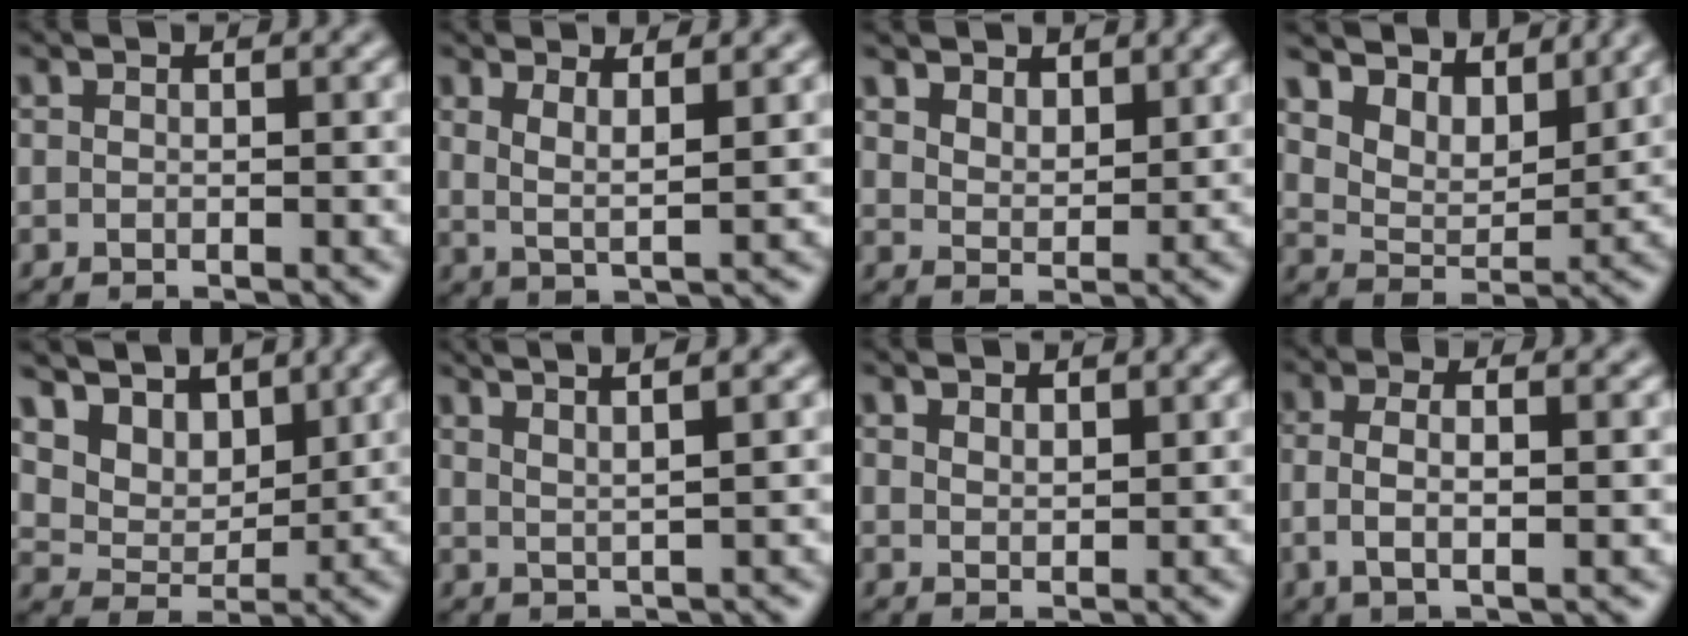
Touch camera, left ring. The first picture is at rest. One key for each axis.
{"total": 3.1, "fx": 1.9, "fy": 0.7, "fz": 2.3, "tx": -0.044, "ty": -0.009, "tz": 0.034}
{"total": 3.8, "fx": 3.1, "fy": 1.8, "fz": 1.3, "tx": -0.036, "ty": -0.007, "tz": 0.055}
{"total": 6.5, "fx": 5.7, "fy": 2.3, "fz": 2.0, "tx": -0.059, "ty": -0.006, "tz": 0.096}
{"total": 8.2, "fx": 5.4, "fy": 5.1, "fz": 3.4, "tx": -0.095, "ty": -0.009, "tz": 0.106}
{"total": 5.2, "fx": 3.6, "fy": 1.4, "fz": 3.4, "tx": -0.030, "ty": 0.027, "tz": 0.026}
{"total": 1.7, "fx": 1.4, "fy": 0.7, "fz": 0.6, "tx": -0.014, "ty": -0.001, "tz": 0.028}
{"total": 3.8, "fx": 0.1, "fy": 1.3, "fz": 3.6, "tx": -0.077, "ty": 0.002, "tz": -0.001}